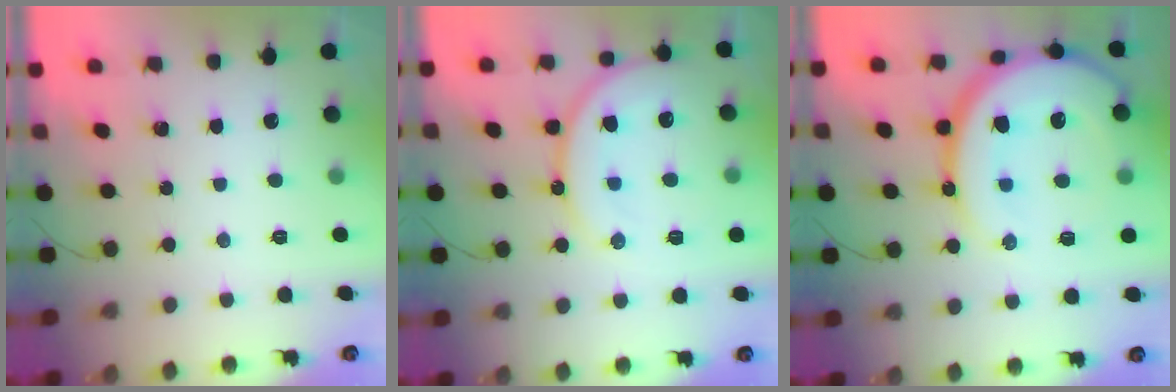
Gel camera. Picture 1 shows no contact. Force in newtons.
{"total": 16.8, "press": 16.4, "slide": 3.7}
{"total": 23.0, "press": 22.9, "slide": 2.4}